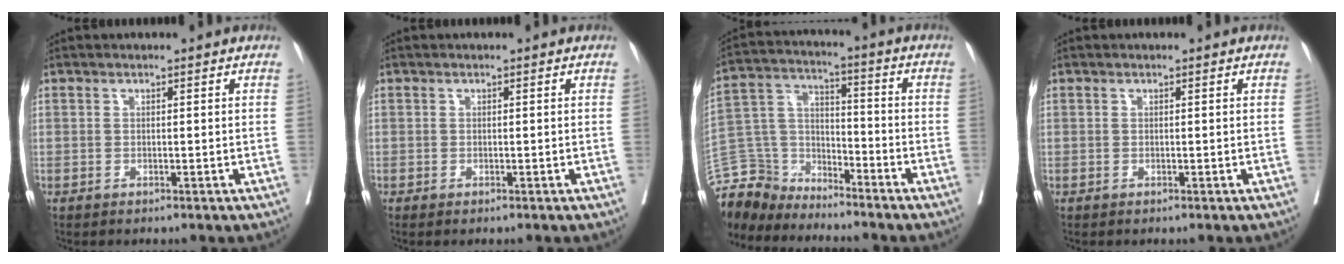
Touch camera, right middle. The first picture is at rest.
{"total": 0.6, "force": [0.3, -0.5, 0.3], "torque": [-0.006, -0.004, 0.003]}
{"total": 10.6, "force": [-10.0, 3.5, 0.3], "torque": [-0.011, 0.029, -0.196]}
{"total": 0.0}